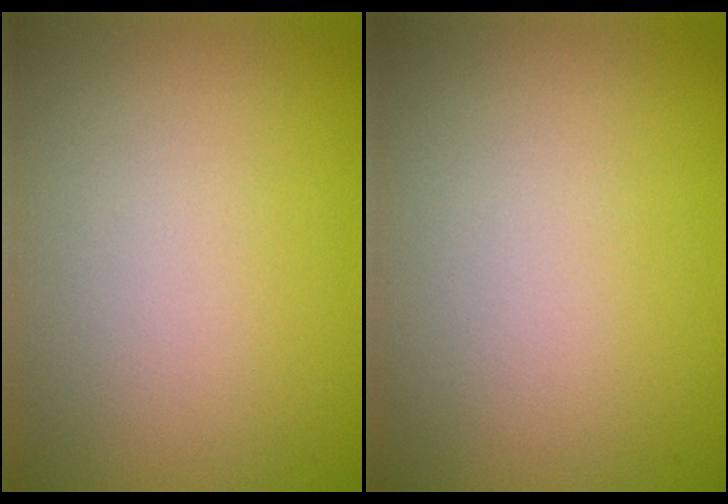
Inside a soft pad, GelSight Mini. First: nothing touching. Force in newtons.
{"total": 0.0}